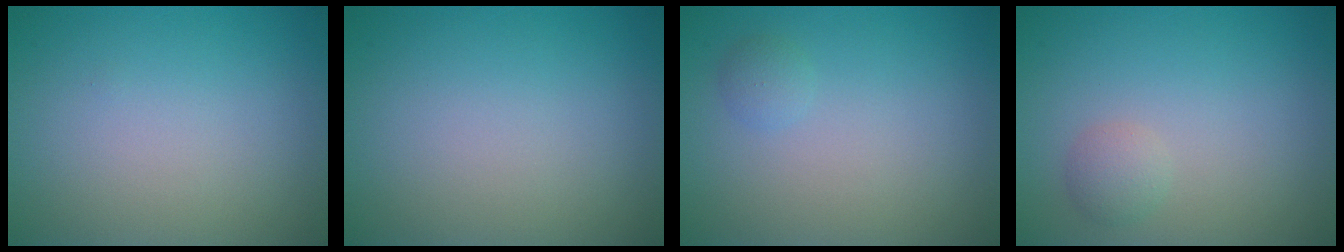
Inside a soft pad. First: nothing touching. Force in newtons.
{"total": 0.0}
{"total": 0.9, "press": 0.9, "slide": 0.0}
{"total": 1.3, "press": 1.3, "slide": 0.1}